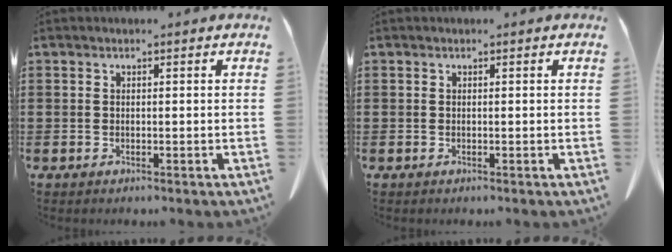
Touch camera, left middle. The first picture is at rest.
{"total": 0.0}